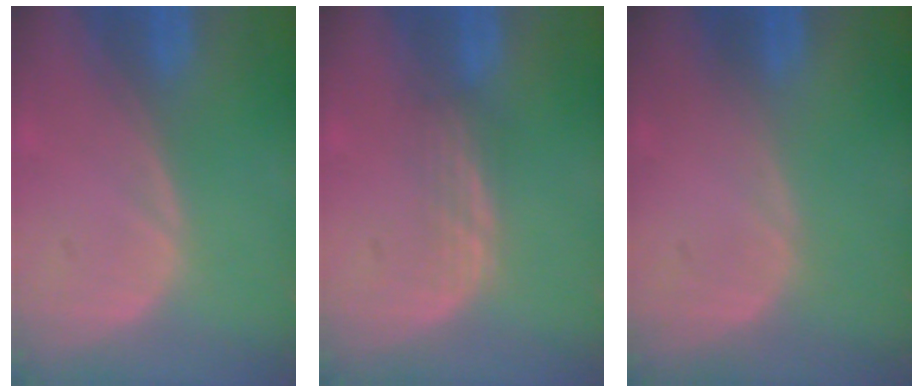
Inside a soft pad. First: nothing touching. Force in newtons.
{"total": 2.2, "press": 2.2, "slide": 0.4}
{"total": 0.0}